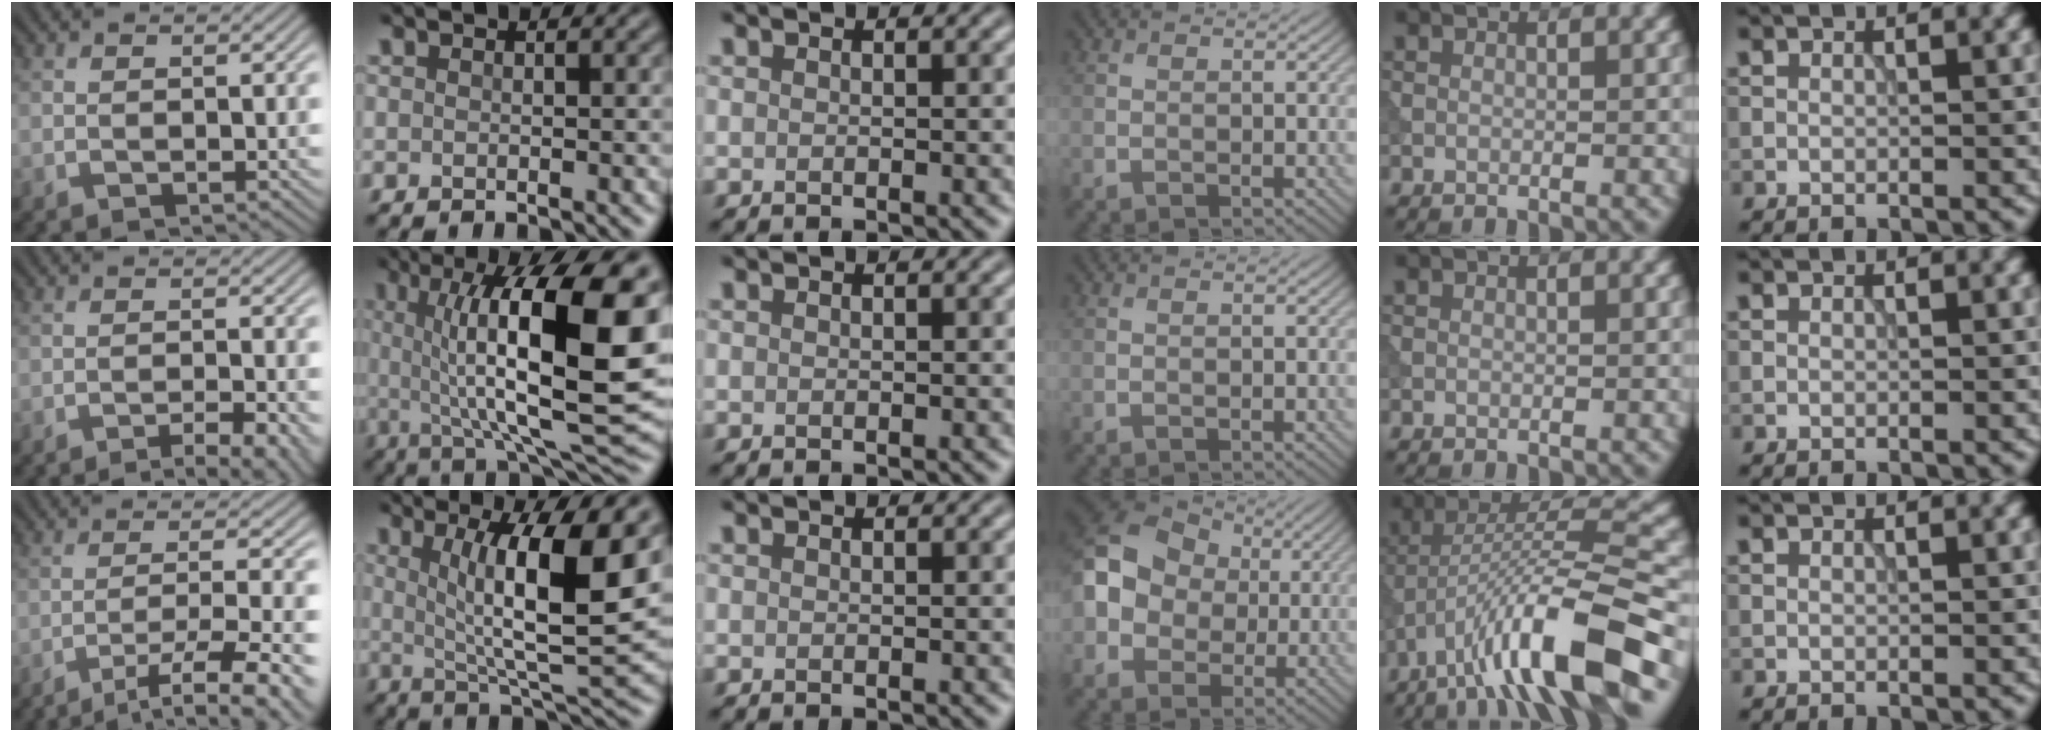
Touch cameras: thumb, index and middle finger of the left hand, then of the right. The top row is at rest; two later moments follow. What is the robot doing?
{"motion": "extract", "object": "tissue"}